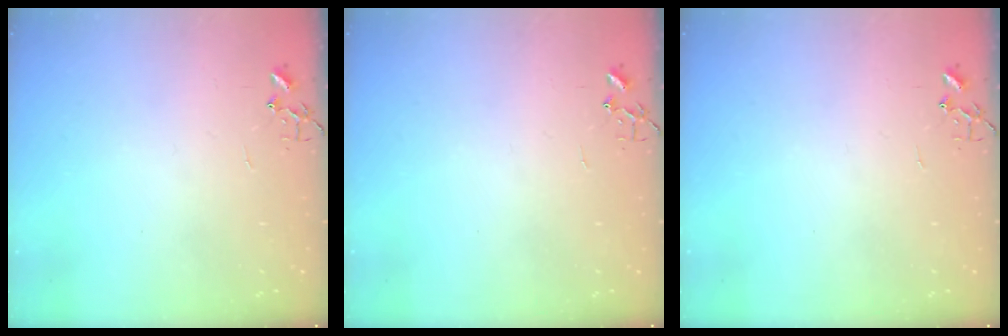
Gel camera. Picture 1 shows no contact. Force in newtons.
{"total": 0.0}
{"total": 0.0}